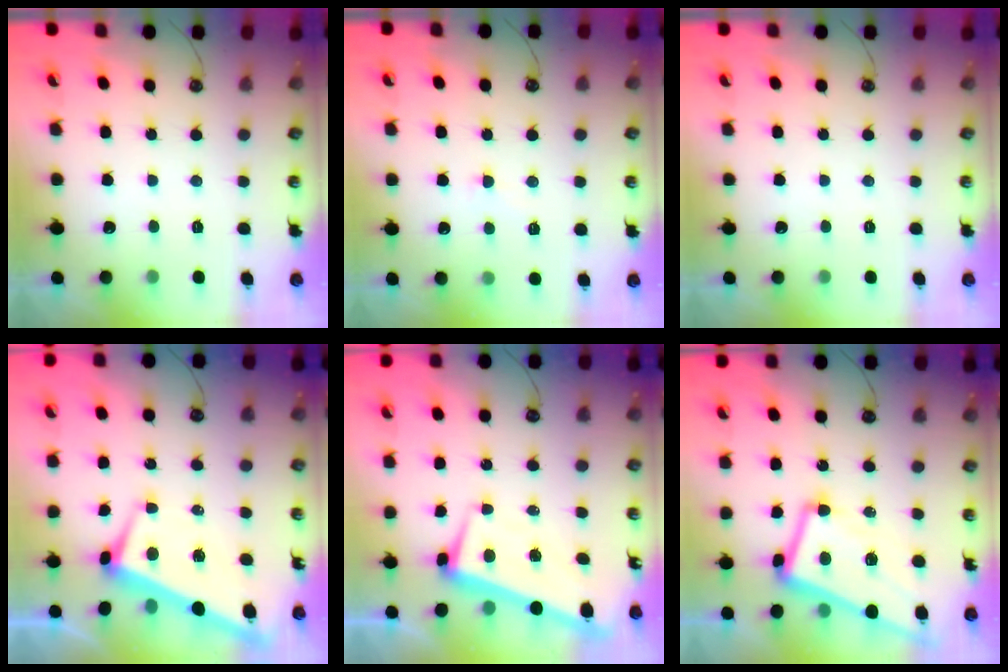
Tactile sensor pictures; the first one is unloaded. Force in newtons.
{"total": 3.7, "press": 3.7, "slide": 0.5}
{"total": 0.0}
{"total": 1.7, "press": 1.4, "slide": 1.0}
{"total": 2.5, "press": 1.9, "slide": 1.7}
{"total": 5.6, "press": 5.5, "slide": 1.4}